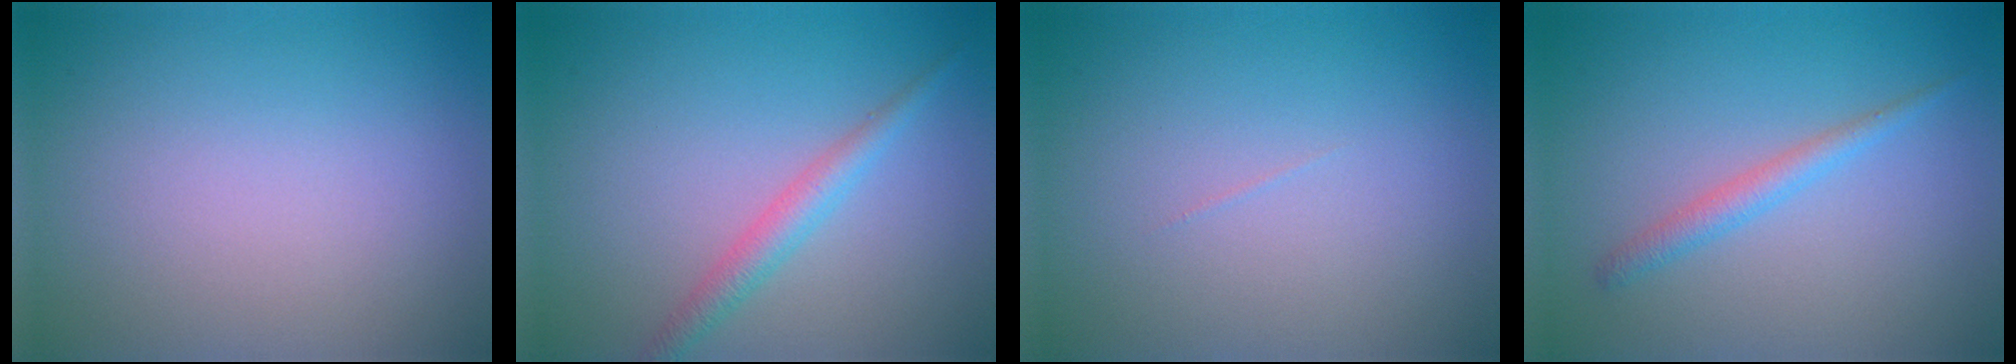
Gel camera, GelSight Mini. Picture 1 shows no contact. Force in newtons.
{"total": 2.3, "press": 2.3, "slide": 0.1}
{"total": 0.0}
{"total": 1.8, "press": 1.8, "slide": 0.1}